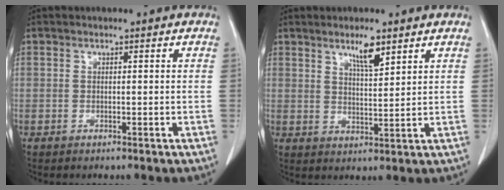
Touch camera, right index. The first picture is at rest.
{"total": 4.5, "force": [3.1, 0.6, 3.2], "torque": [-0.058, -0.006, 0.056]}